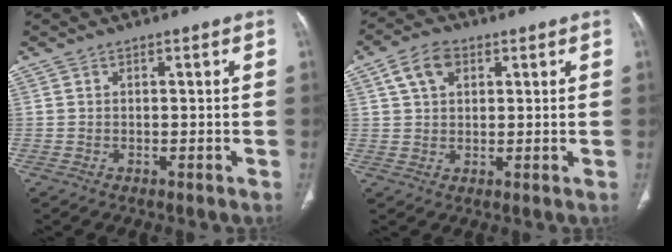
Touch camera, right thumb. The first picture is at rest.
{"total": 6.3, "force": [2.7, 4.1, 4.0], "torque": [-0.063, 0.004, 0.047]}